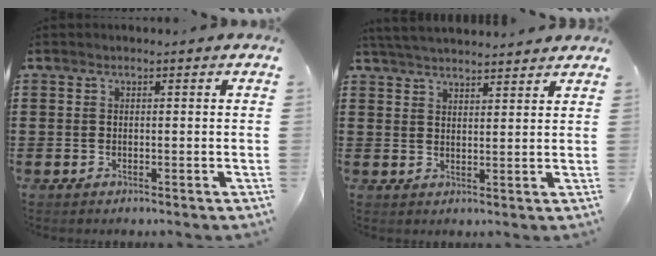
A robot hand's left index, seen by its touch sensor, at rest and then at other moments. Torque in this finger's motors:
{"motor_torque": [2.14, 0.00, -0.02, -0.14]}